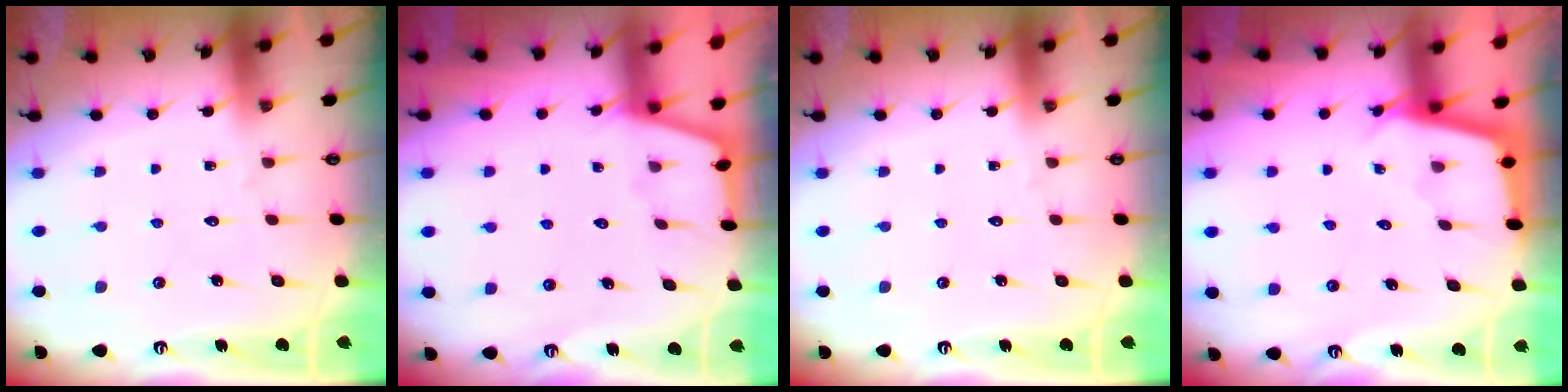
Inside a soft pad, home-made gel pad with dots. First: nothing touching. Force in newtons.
{"total": 1.2, "press": 1.1, "slide": 0.3}
{"total": 0.0}
{"total": 2.4, "press": 2.4, "slide": 0.2}